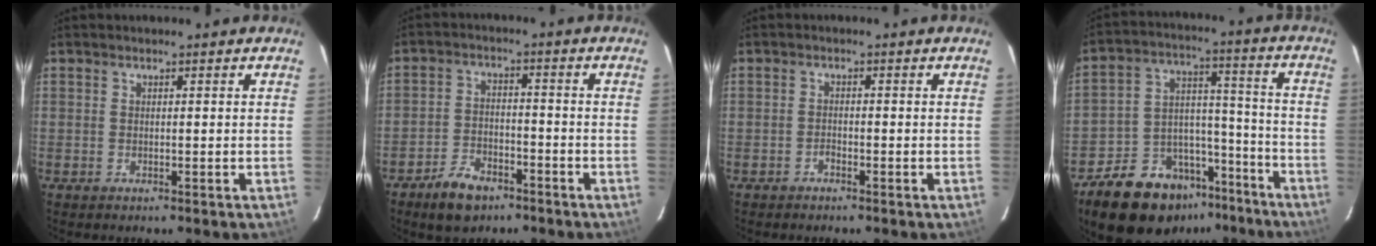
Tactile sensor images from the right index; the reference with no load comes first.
{"total": 7.5, "force": [-5.3, 4.0, 3.5], "torque": [-0.092, 0.010, -0.086]}
{"total": 0.9, "force": [-0.8, 0.4, 0.2], "torque": [-0.004, 0.002, -0.016]}
{"total": 17.7, "force": [-12.9, 10.3, 6.5], "torque": [-0.136, 0.053, -0.183]}